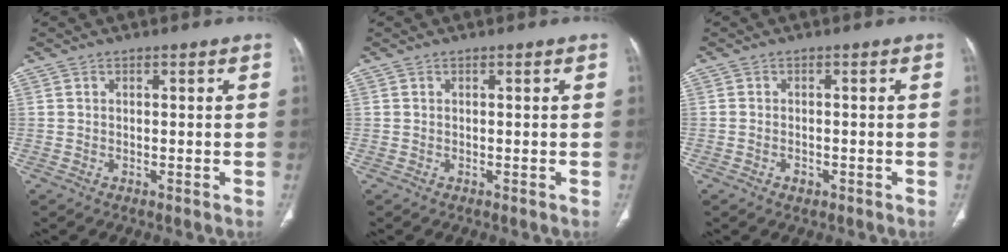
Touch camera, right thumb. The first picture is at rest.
{"total": 0.0}
{"total": 1.4, "force": [-0.7, 1.0, 0.6], "torque": [-0.010, 0.005, -0.009]}